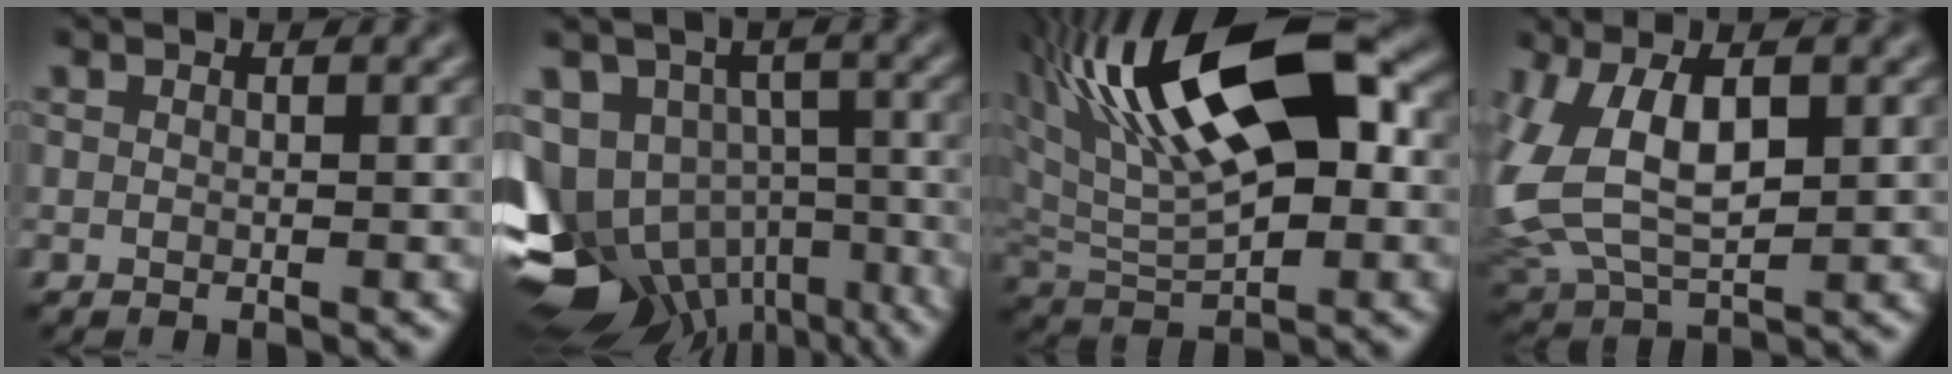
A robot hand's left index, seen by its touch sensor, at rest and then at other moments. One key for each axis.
{"total": 13.5, "fx": -7.5, "fy": 9.5, "fz": 6.0, "tx": -0.121, "ty": -0.030, "tz": -0.086}
{"total": 14.4, "fx": 4.0, "fy": 6.3, "fz": 12.3, "tx": -0.211, "ty": 0.023, "tz": 0.057}
{"total": 8.8, "fx": 1.0, "fy": 4.9, "fz": 7.3, "tx": -0.170, "ty": 0.002, "tz": 0.019}